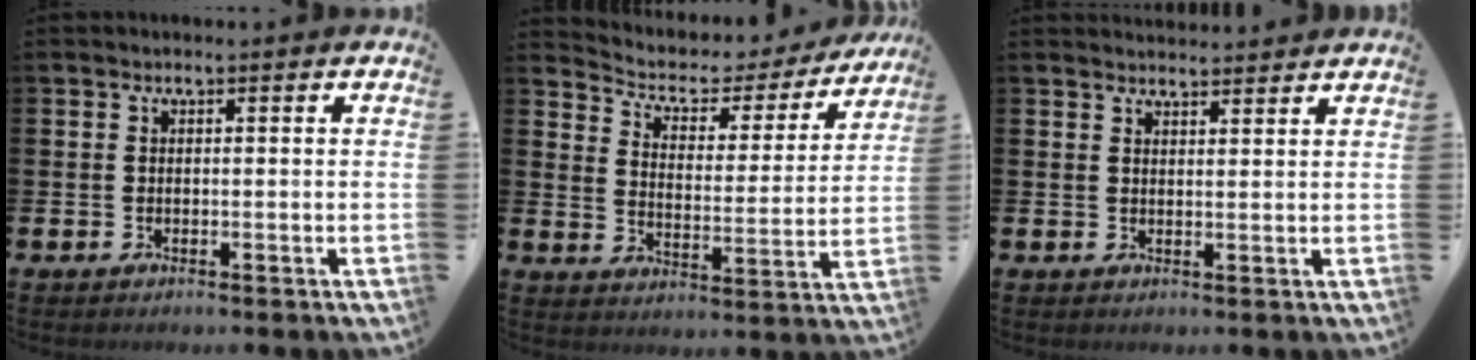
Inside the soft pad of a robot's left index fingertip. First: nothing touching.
{"total": 4.5, "force": [3.9, 2.0, 0.8], "torque": [-0.048, -0.030, 0.060]}
{"total": 2.6, "force": [2.6, 0.2, -0.1], "torque": [0.004, -0.016, 0.045]}